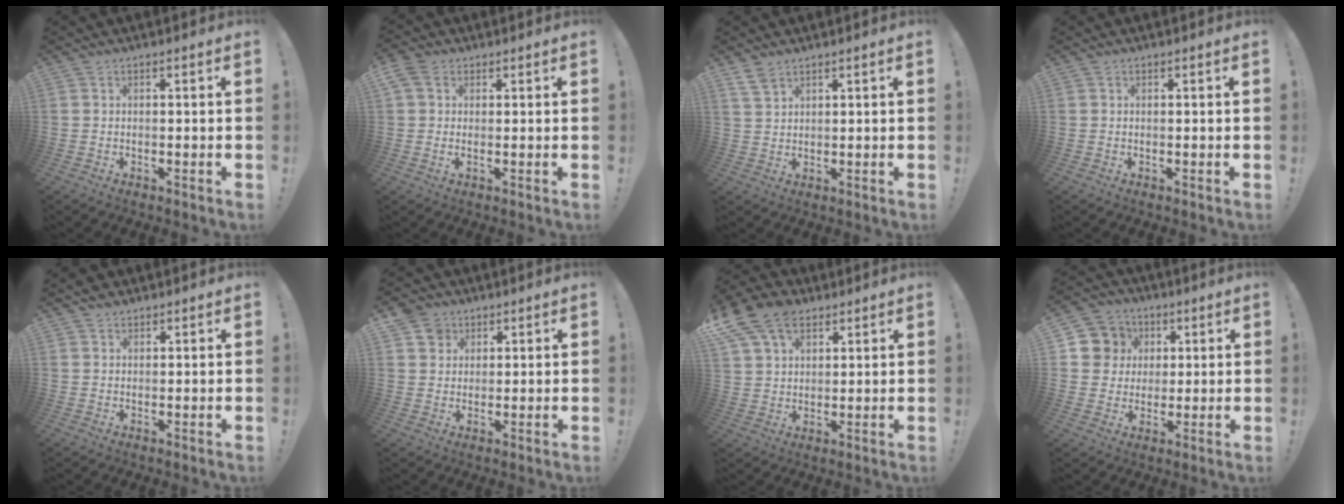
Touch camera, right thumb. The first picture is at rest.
{"total": 4.1, "force": [1.9, 2.5, 2.6], "torque": [-0.046, -0.004, 0.037]}
{"total": 4.3, "force": [3.3, 2.2, 1.7], "torque": [-0.028, -0.018, 0.063]}
{"total": 0.0}
{"total": 2.0, "force": [1.5, 1.2, 0.4], "torque": [0.001, -0.010, 0.028]}
{"total": 6.1, "force": [3.5, 4.9, 1.0], "torque": [-0.012, -0.020, 0.067]}
{"total": 14.1, "force": [7.9, 9.4, 6.8], "torque": [-0.125, -0.034, 0.155]}
{"total": 9.9, "force": [2.4, 9.4, 2.1], "torque": [-0.018, -0.010, 0.052]}